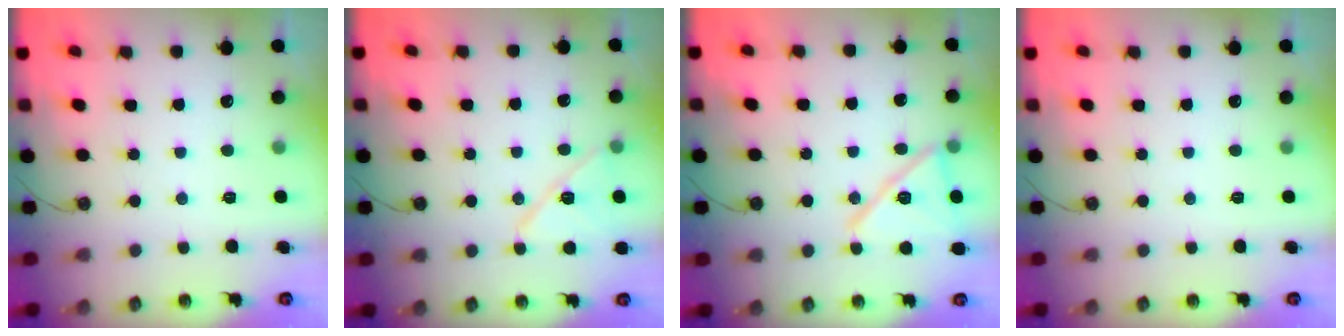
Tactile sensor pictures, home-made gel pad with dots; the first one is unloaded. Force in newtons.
{"total": 11.4, "press": 11.3, "slide": 1.0}
{"total": 15.1, "press": 14.0, "slide": 5.6}
{"total": 0.0}